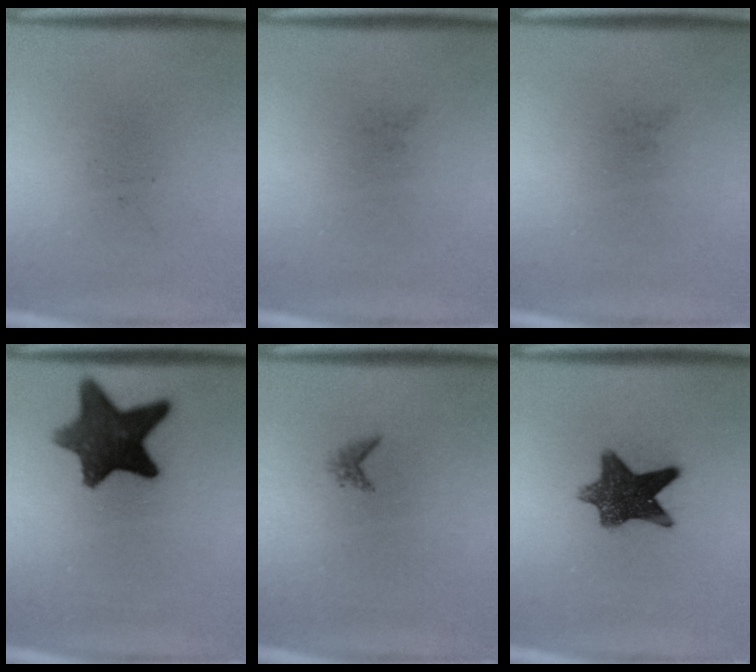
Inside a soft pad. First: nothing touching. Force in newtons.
{"total": 0.0}
{"total": 0.0}
{"total": 11.8}
{"total": 0.9}
{"total": 10.1}